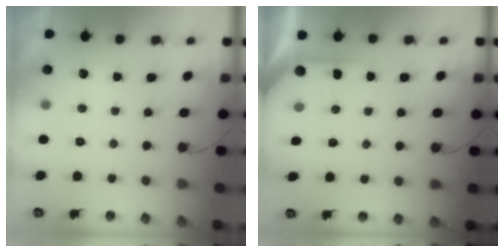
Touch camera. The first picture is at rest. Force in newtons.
{"total": 2.9, "press": 2.9, "slide": 0.2}